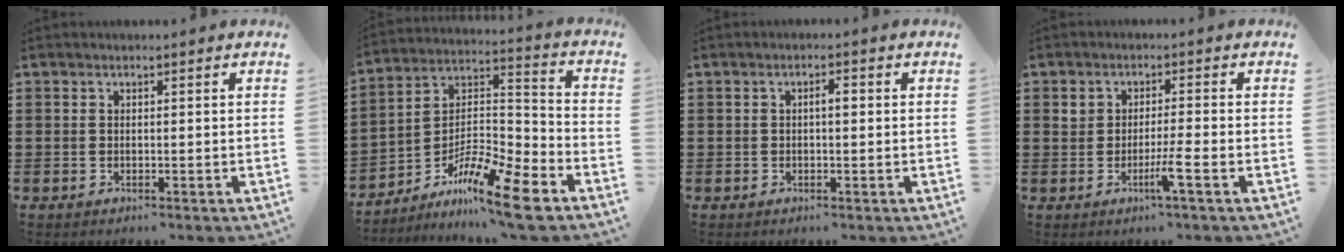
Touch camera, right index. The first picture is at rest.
{"total": 11.1, "force": [-8.3, 1.6, 7.2], "torque": [-0.135, 0.010, -0.165]}
{"total": 1.6, "force": [0.0, 0.5, 1.6], "torque": [-0.029, 0.002, -0.002]}
{"total": 3.6, "force": [-1.3, 0.2, 3.4], "torque": [-0.058, -0.004, -0.026]}